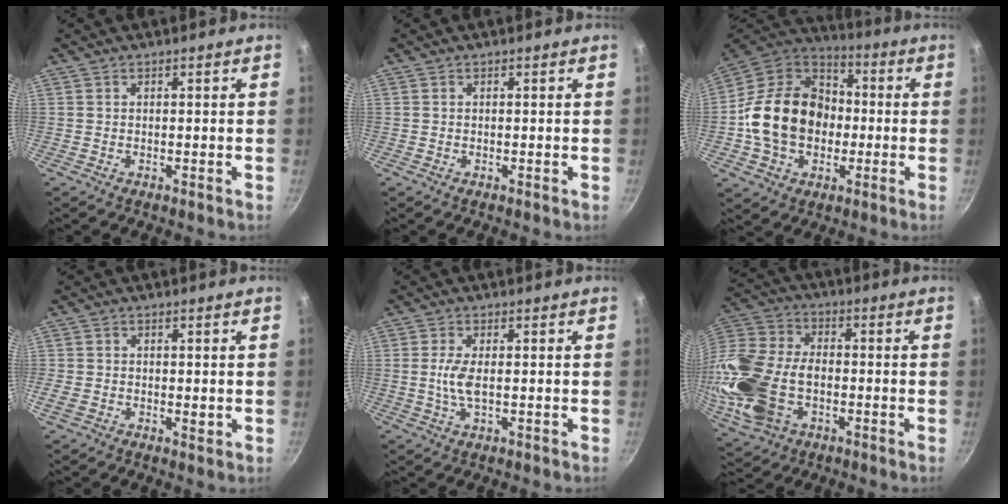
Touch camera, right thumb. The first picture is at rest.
{"total": 0.0}
{"total": 20.7, "force": [-1.8, 16.0, 12.9], "torque": [-0.198, 0.044, -0.037]}
{"total": 3.4, "force": [-0.5, 2.3, 2.5], "torque": [-0.046, -0.002, -0.010]}
{"total": 4.3, "force": [0.0, 1.5, 4.0], "torque": [-0.094, -0.001, -0.003]}
{"total": 20.5, "force": [-4.3, 13.6, 14.7], "torque": [-0.308, 0.025, -0.081]}